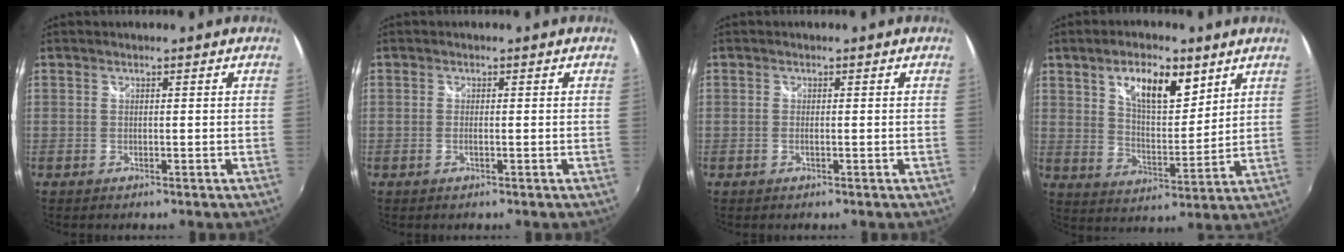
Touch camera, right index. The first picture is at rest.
{"total": 1.2, "force": [-0.3, 0.1, 1.2], "torque": [-0.024, -0.001, -0.006]}
{"total": 1.1, "force": [-0.2, 0.1, 1.1], "torque": [-0.021, -0.001, -0.005]}
{"total": 11.2, "force": [6.2, 4.7, 8.1], "torque": [-0.129, 0.004, 0.108]}